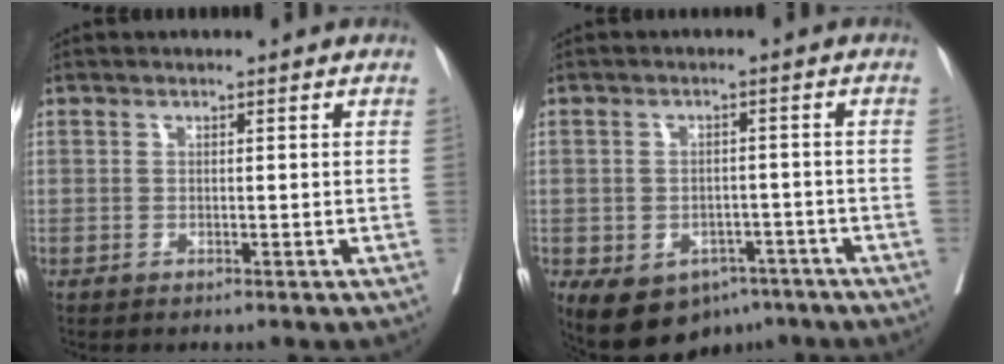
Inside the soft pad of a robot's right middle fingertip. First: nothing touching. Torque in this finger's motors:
{"motor_torque": [0.83, -0.79, 0.12, 0.08]}